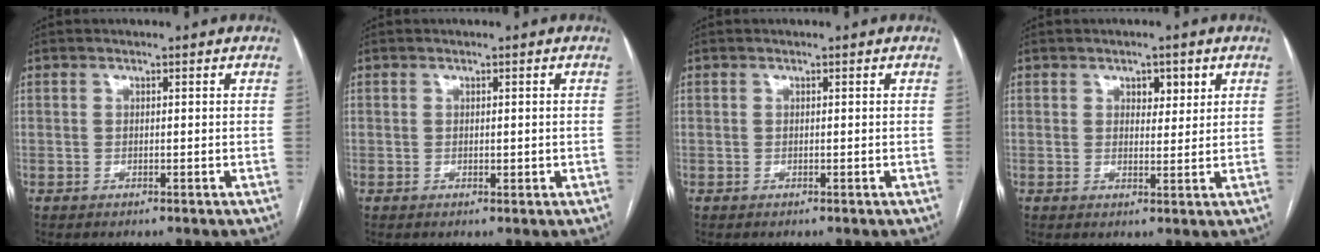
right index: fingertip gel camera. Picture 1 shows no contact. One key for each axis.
{"total": 1.1, "fx": -0.1, "fy": 0.7, "fz": 0.9, "tx": -0.012, "ty": 0.002, "tz": 0.001}
{"total": 0.0}
{"total": 3.1, "fx": 1.6, "fy": 1.7, "fz": 2.1, "tx": -0.026, "ty": 0.001, "tz": 0.023}